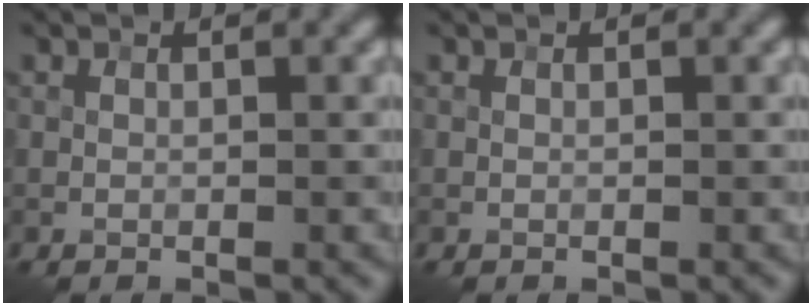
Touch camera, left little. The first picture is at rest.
{"total": 0.0}